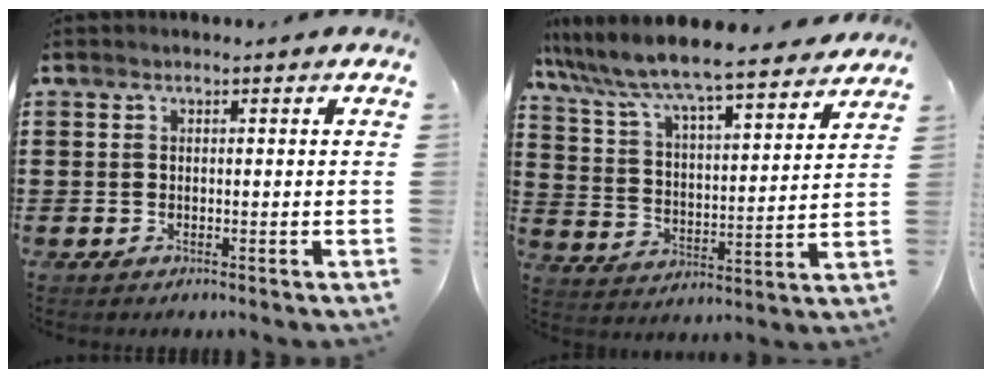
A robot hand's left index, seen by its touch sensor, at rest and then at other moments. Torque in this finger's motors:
{"motor_torque": [2.14, 0.00, 1.05, 0.21]}